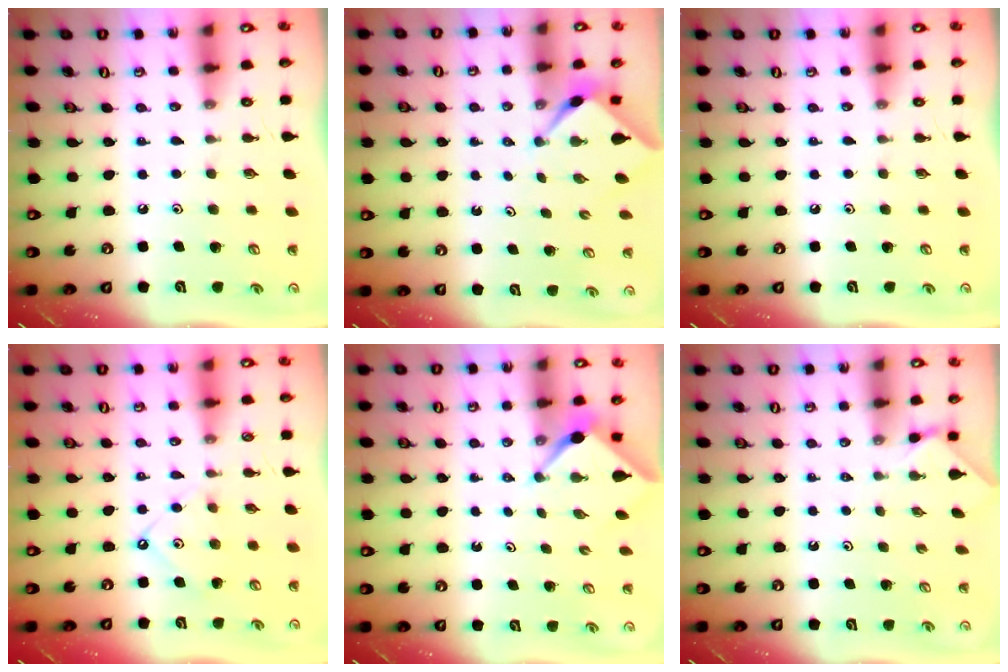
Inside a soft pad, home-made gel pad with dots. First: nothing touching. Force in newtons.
{"total": 2.3, "press": 2.3, "slide": 0.2}
{"total": 0.0}
{"total": 6.7, "press": 6.7, "slide": 0.8}
{"total": 2.4, "press": 2.4, "slide": 0.3}
{"total": 0.0}